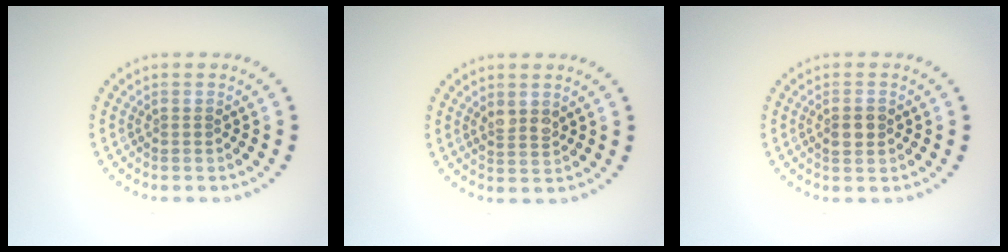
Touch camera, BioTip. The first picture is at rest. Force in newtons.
{"total": 1.5, "press": 1.5, "slide": 0.5}
{"total": 1.7, "press": 1.7, "slide": 0.2}